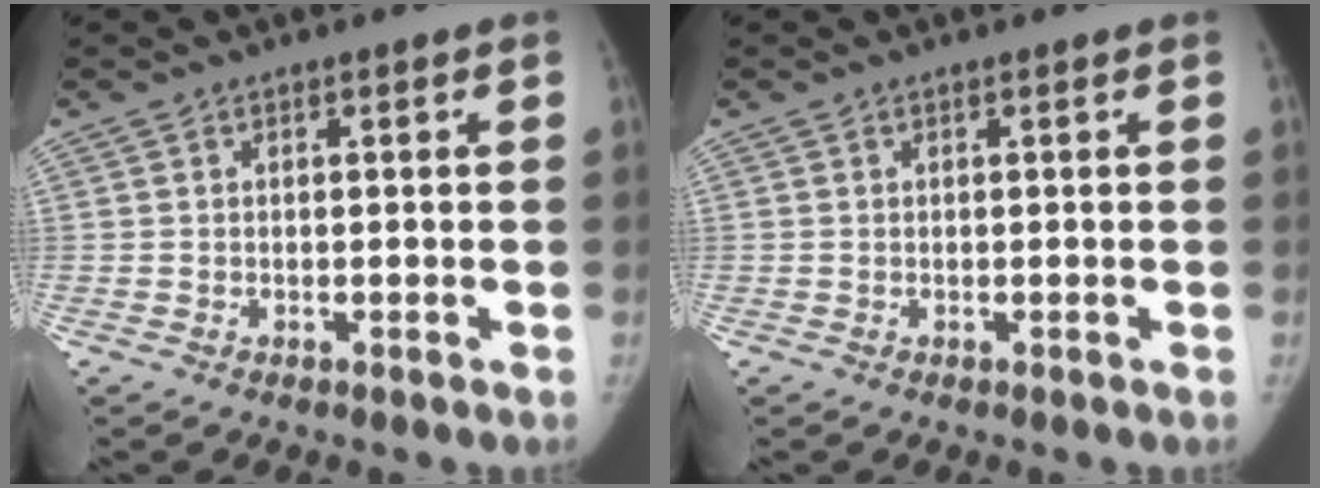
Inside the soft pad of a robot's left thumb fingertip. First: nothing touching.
{"total": 0.0}